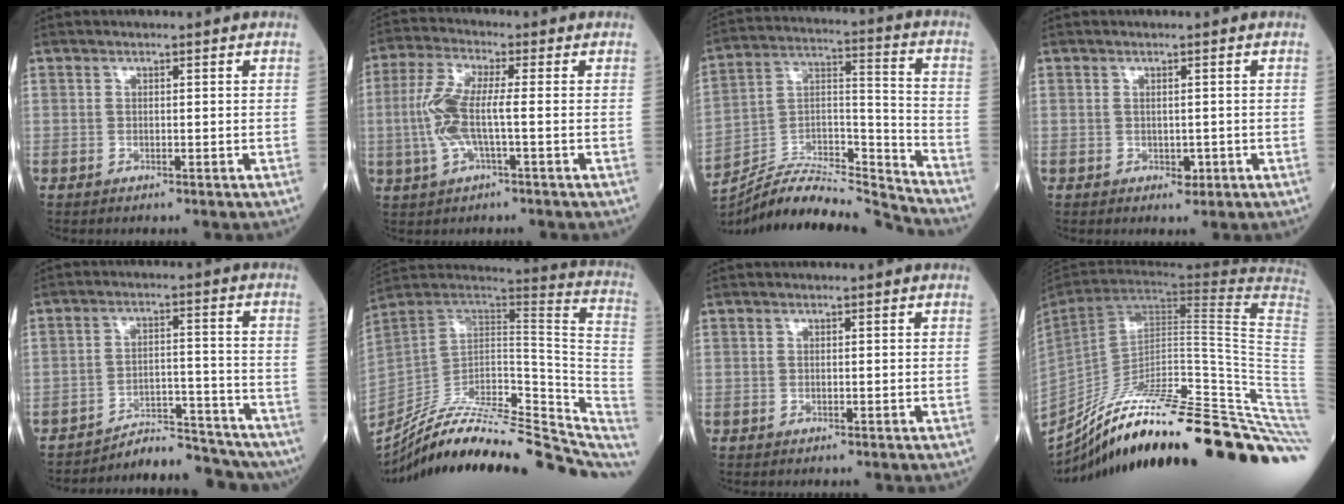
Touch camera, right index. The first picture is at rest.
{"total": 7.9, "force": [-0.8, 1.4, 7.7], "torque": [-0.176, 0.009, -0.022]}
{"total": 18.6, "force": [-18.2, 0.3, 3.6], "torque": [-0.058, 0.050, -0.306]}
{"total": 2.1, "force": [-0.4, 1.2, 1.7], "torque": [-0.026, -0.002, 0.000]}
{"total": 11.1, "force": [-10.9, 2.0, 0.7], "torque": [0.005, 0.042, -0.158]}
{"total": 27.8, "force": [-24.7, 5.3, 11.7], "torque": [-0.121, 0.006, -0.360]}
{"total": 0.0}
{"total": 37.8, "force": [-28.0, -0.1, 25.4], "torque": [-0.227, -0.041, -0.396]}